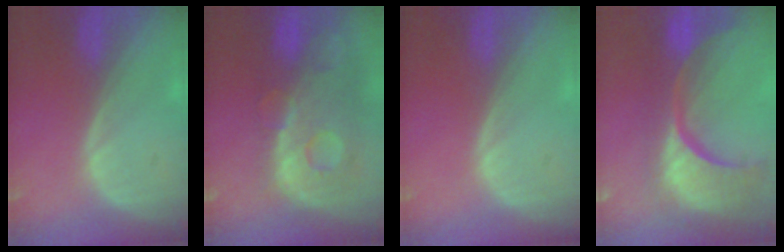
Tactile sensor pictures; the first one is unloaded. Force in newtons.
{"total": 12.5, "press": 10.3, "slide": 7.0}
{"total": 0.0}
{"total": 15.5, "press": 12.2, "slide": 9.5}